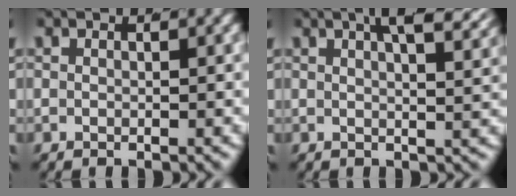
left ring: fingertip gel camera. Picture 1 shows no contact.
{"total": 5.3, "force": [3.6, 1.0, 3.8], "torque": [-0.050, 0.011, 0.052]}